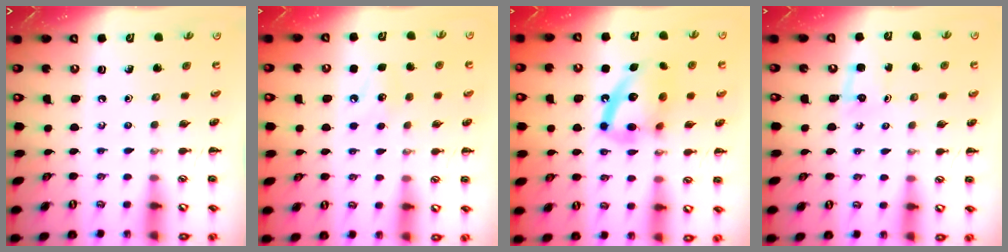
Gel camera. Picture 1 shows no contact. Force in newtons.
{"total": 6.9, "press": 6.7, "slide": 1.6}
{"total": 14.2, "press": 14.1, "slide": 2.1}
{"total": 1.8, "press": 1.7, "slide": 0.5}